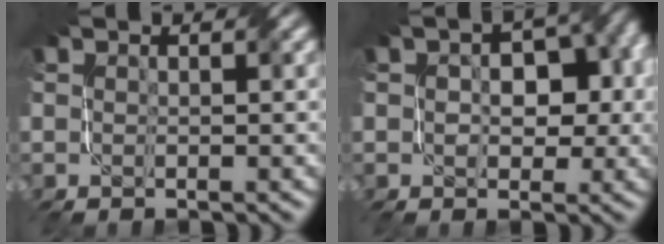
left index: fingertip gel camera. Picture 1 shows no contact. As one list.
[{"total": 5.5, "force": [-0.6, 3.7, 4.1], "torque": [-0.039, 0.013, -0.001]}]